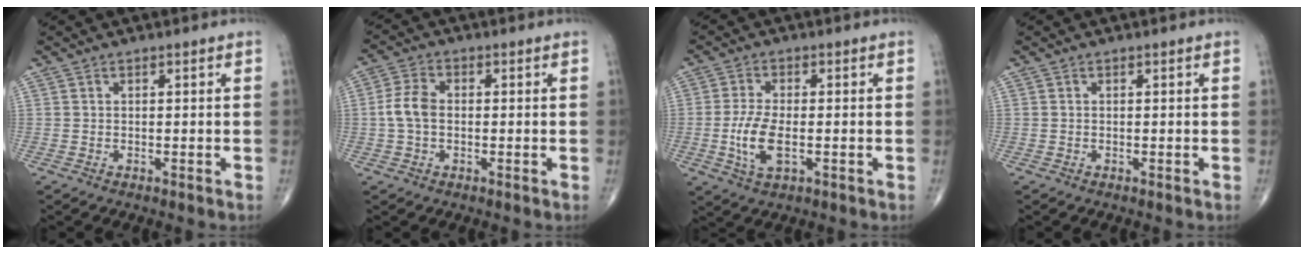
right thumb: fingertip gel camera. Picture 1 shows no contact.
{"total": 5.2, "force": [-0.3, 3.4, 3.9], "torque": [-0.086, 0.015, -0.012]}
{"total": 7.0, "force": [-1.3, 3.2, 6.1], "torque": [-0.133, -0.002, -0.023]}
{"total": 0.0}